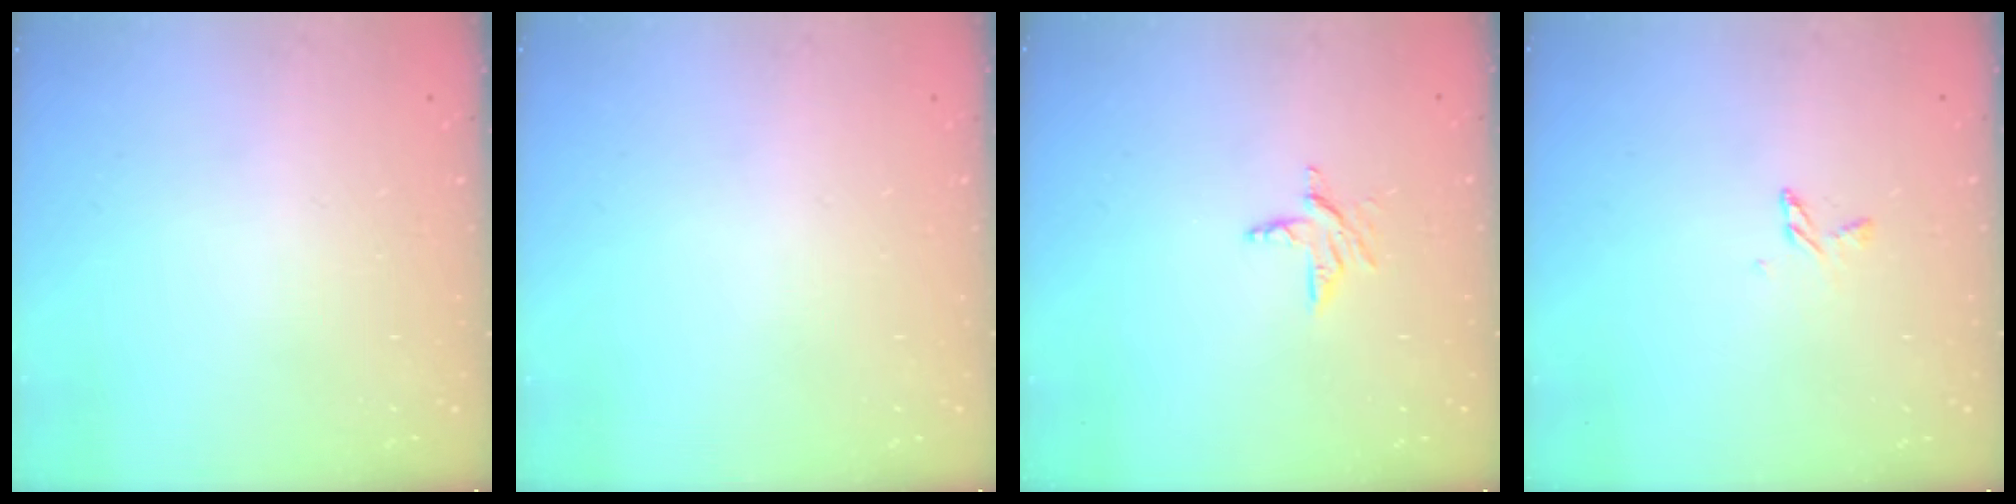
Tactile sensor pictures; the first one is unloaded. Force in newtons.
{"total": 0.0}
{"total": 5.8, "press": 5.8, "slide": 0.5}
{"total": 3.9, "press": 3.9, "slide": 0.4}